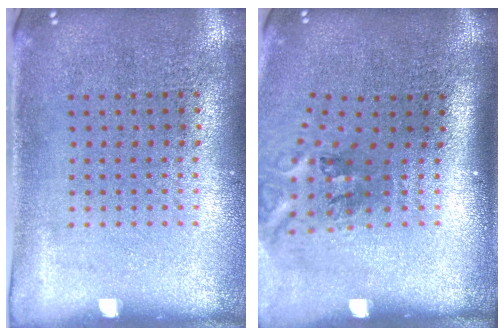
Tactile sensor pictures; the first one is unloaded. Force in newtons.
{"total": 2.0, "press": 1.2, "slide": 1.6}